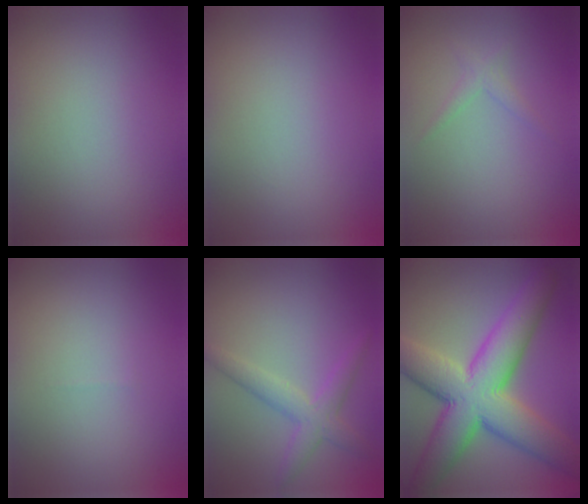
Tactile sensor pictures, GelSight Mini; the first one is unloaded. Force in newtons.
{"total": 0.0}
{"total": 1.1, "press": 1.1, "slide": 0.0}
{"total": 0.0}
{"total": 3.0, "press": 3.0, "slide": 0.1}
{"total": 12.1, "press": 12.1, "slide": 0.6}